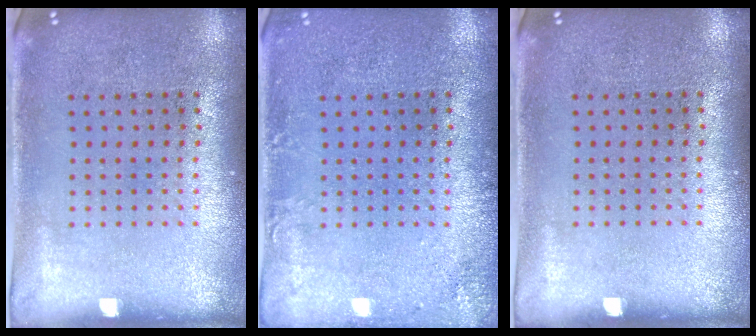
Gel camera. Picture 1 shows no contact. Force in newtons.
{"total": 1.6, "press": 1.6, "slide": 0.1}
{"total": 0.0}